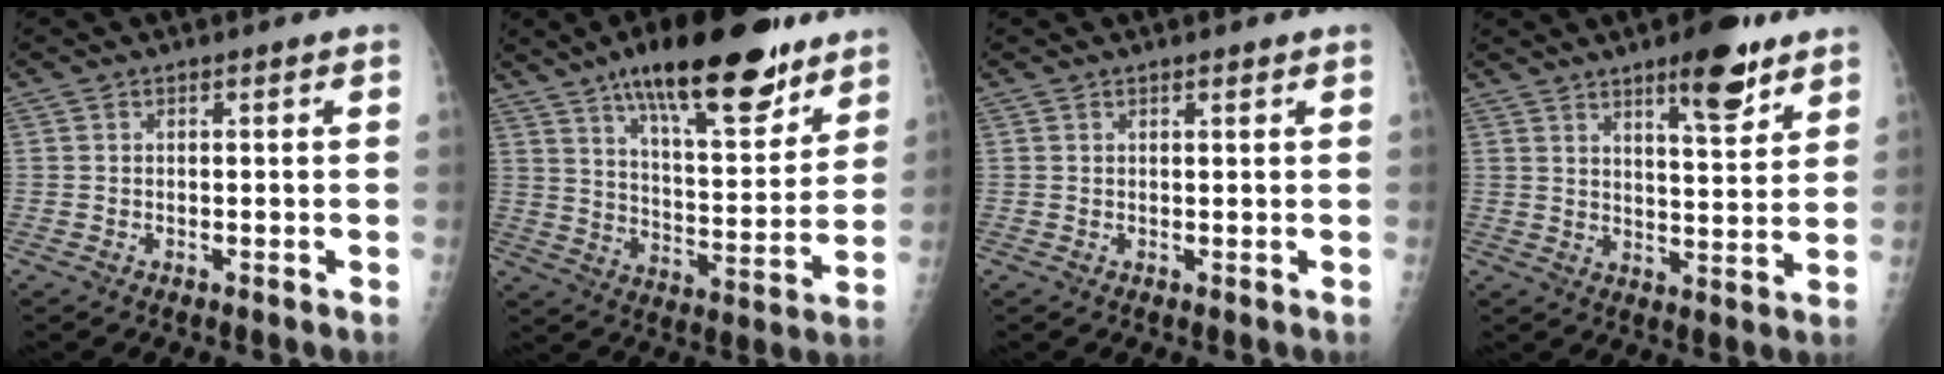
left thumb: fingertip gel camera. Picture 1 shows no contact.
{"total": 23.0, "force": [15.1, 7.6, 15.6], "torque": [-0.205, -0.060, 0.239]}
{"total": 0.9, "force": [0.6, 0.2, 0.7], "torque": [-0.010, -0.001, 0.010]}
{"total": 10.5, "force": [6.8, 2.9, 7.4], "torque": [-0.089, -0.040, 0.099]}